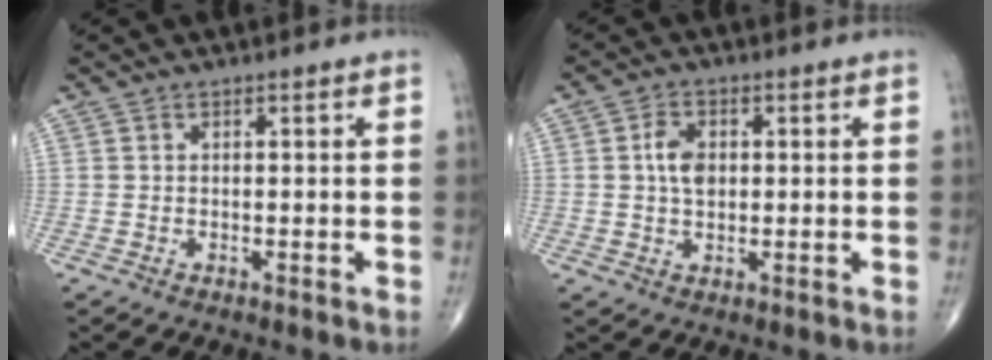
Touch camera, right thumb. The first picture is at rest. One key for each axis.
{"total": 4.7, "fx": 0.6, "fy": 3.1, "fz": 3.5, "tx": -0.059, "ty": 0.002, "tz": 0.006}